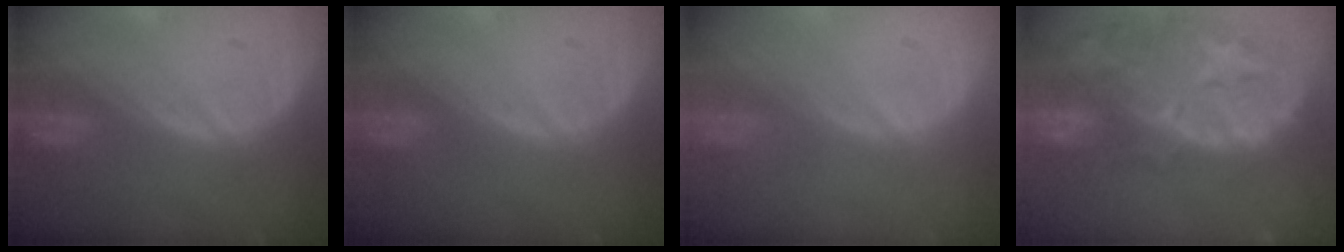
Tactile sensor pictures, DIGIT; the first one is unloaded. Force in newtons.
{"total": 0.0}
{"total": 0.0}
{"total": 14.7, "press": 11.7, "slide": 8.9}